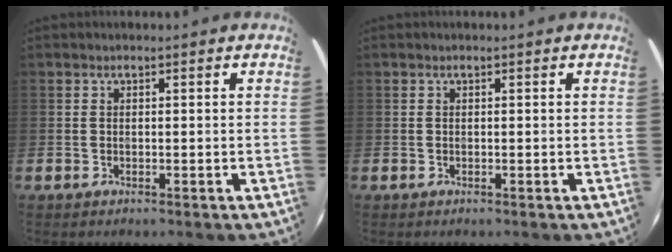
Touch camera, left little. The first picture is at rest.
{"total": 0.0}